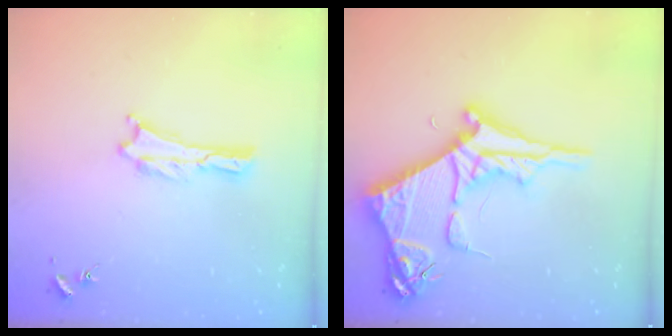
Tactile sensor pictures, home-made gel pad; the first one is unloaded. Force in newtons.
{"total": 10.4, "press": 10.4, "slide": 0.9}